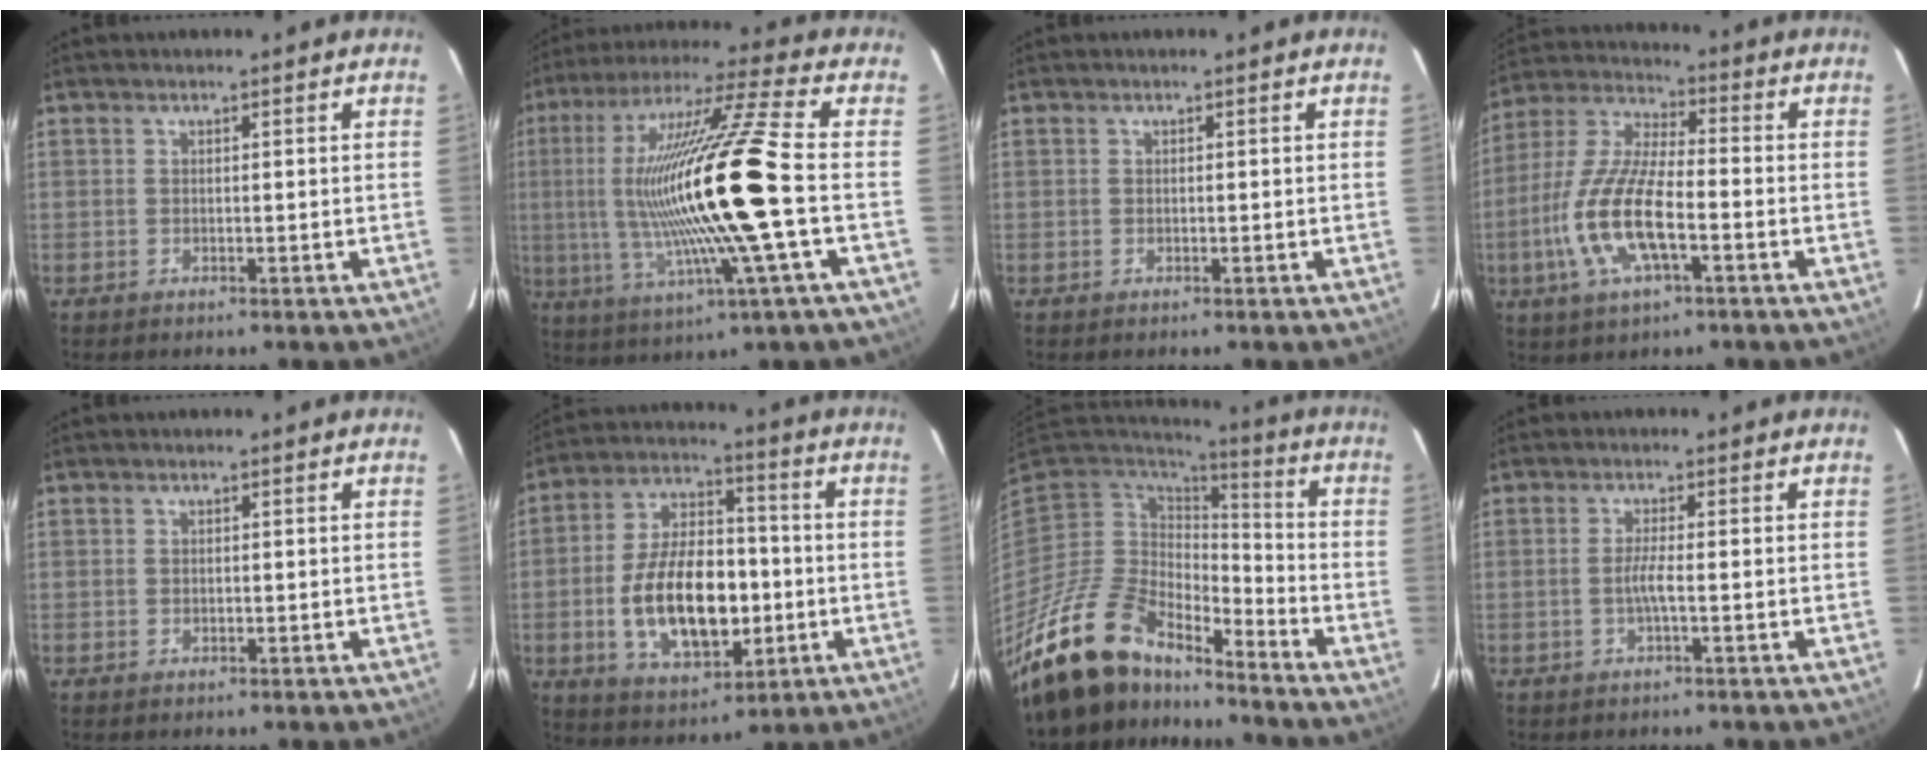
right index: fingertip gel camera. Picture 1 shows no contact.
{"total": 22.3, "force": [-0.8, 0.8, 22.3], "torque": [-0.413, -0.007, -0.010]}
{"total": 0.0}
{"total": 15.0, "force": [-4.8, 4.8, 13.4], "torque": [-0.286, -0.006, -0.093]}
{"total": 0.6, "force": [0.1, 0.6, 0.1], "torque": [0.003, 0.001, 0.002]}
{"total": 17.9, "force": [-3.2, 9.8, 14.7], "torque": [-0.284, 0.012, -0.039]}
{"total": 18.1, "force": [-15.4, 6.4, 7.1], "torque": [-0.154, -0.019, -0.280]}
{"total": 2.4, "force": [-0.6, -0.4, 2.3], "torque": [-0.043, -0.002, -0.014]}